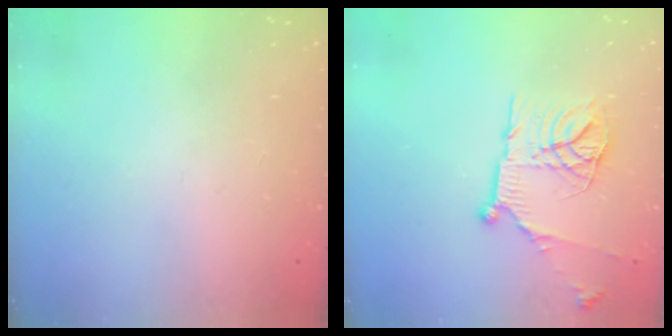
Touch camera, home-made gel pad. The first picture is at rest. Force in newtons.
{"total": 15.2, "press": 15.2, "slide": 0.8}